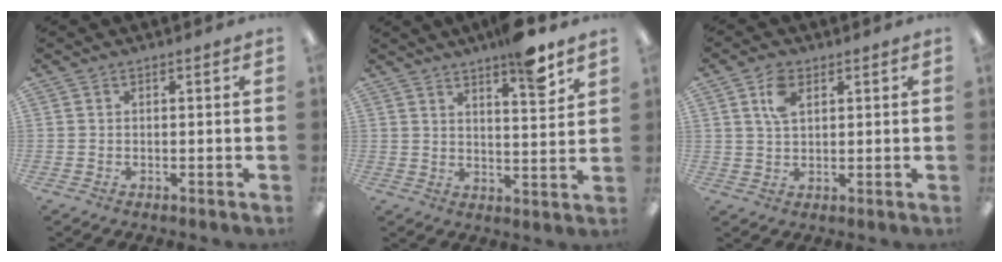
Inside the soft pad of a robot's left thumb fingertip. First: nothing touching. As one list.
[{"total": 8.4, "force": [6.6, 1.6, 5.1], "torque": [-0.060, -0.043, 0.105]}, {"total": 5.8, "force": [2.8, 3.4, 3.8], "torque": [-0.076, 0.004, 0.050]}]